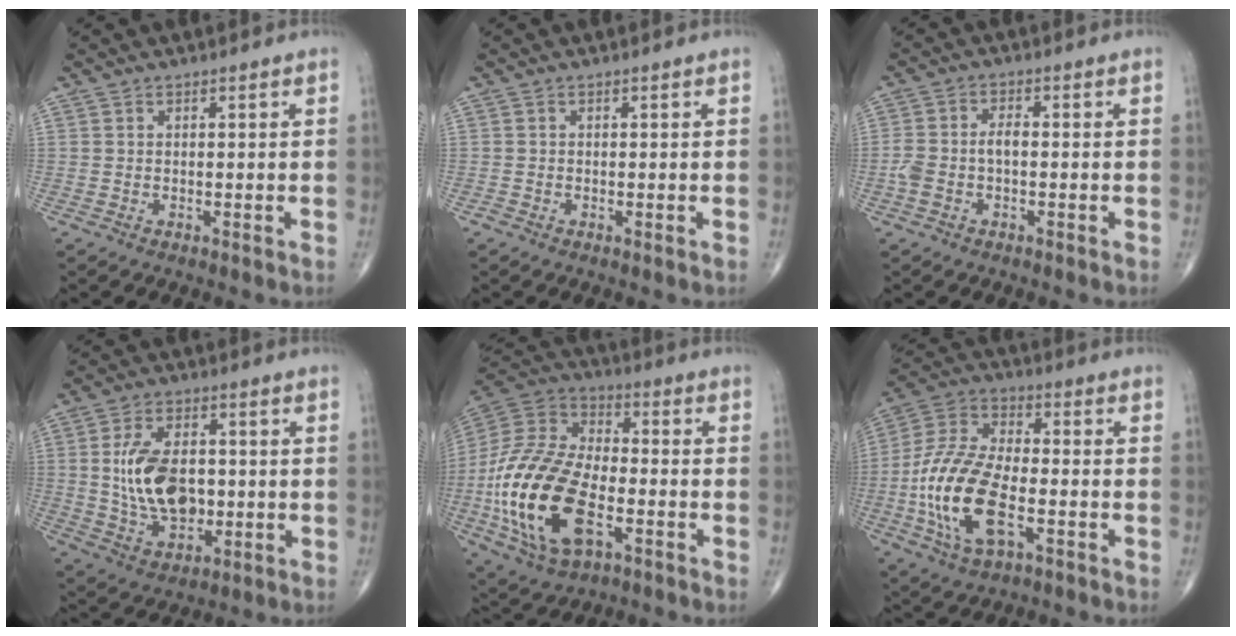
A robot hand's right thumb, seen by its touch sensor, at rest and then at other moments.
{"total": 0.6, "force": [-0.4, 0.4, 0.3], "torque": [-0.005, -0.001, -0.012]}
{"total": 4.7, "force": [-1.0, 2.6, 3.8], "torque": [-0.093, 0.019, -0.019]}
{"total": 12.9, "force": [0.1, 7.9, 10.2], "torque": [-0.170, -0.003, 0.010]}
{"total": 24.6, "force": [-6.6, 13.4, 19.5], "torque": [-0.396, 0.015, -0.118]}
{"total": 17.9, "force": [-4.9, 8.8, 14.9], "torque": [-0.305, 0.021, -0.092]}